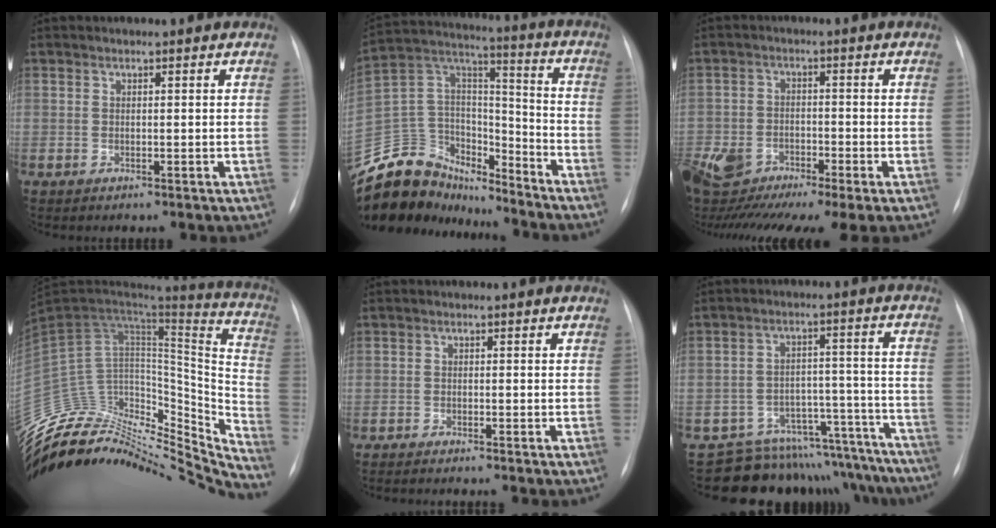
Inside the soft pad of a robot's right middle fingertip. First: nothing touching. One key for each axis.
{"total": 18.1, "fx": -15.9, "fy": 8.2, "fz": 3.2, "tx": -0.077, "ty": 0.077, "tz": -0.269}
{"total": 15.1, "fx": -9.2, "fy": 6.2, "fz": 10.2, "tx": -0.254, "ty": -0.002, "tz": -0.154}
{"total": 38.8, "fx": -35.0, "fy": 12.2, "fz": 11.6, "tx": -0.191, "ty": 0.014, "tz": -0.488}
{"total": 3.5, "fx": -3.0, "fy": 0.0, "fz": 1.7, "tx": -0.027, "ty": -0.008, "tz": -0.039}
{"total": 19.2, "fx": -18.2, "fy": 5.8, "fz": 1.7, "tx": -0.003, "ty": 0.062, "tz": -0.221}